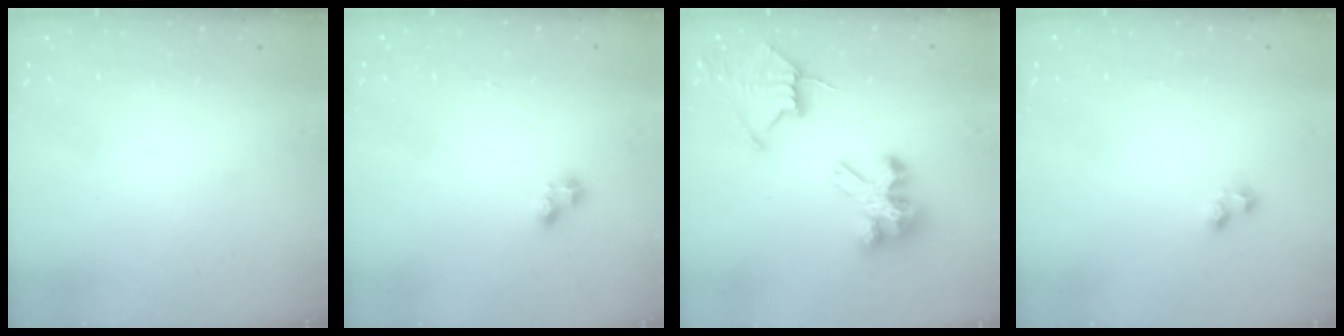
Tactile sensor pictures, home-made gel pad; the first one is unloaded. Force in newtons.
{"total": 2.6, "press": 2.6, "slide": 0.4}
{"total": 9.4, "press": 9.4, "slide": 0.7}
{"total": 3.0, "press": 2.7, "slide": 1.3}